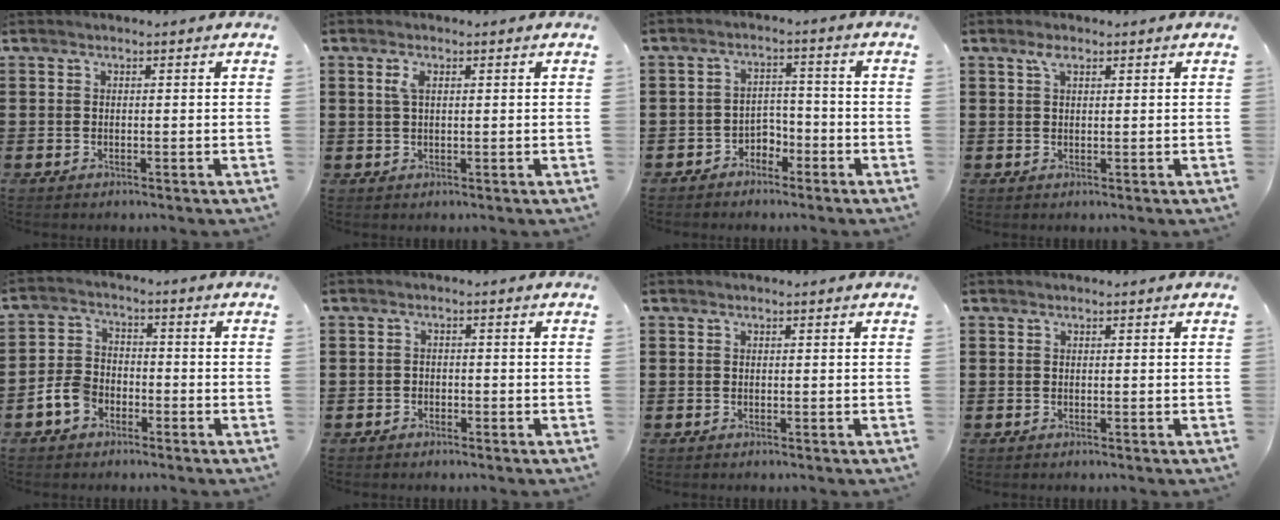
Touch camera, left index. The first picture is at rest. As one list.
[{"total": 2.0, "force": [0.7, 0.8, 1.8], "torque": [-0.039, 0.005, 0.010]}, {"total": 3.1, "force": [-2.6, 1.7, 0.4], "torque": [-0.017, 0.007, -0.057]}, {"total": 2.1, "force": [1.2, 0.9, 1.5], "torque": [-0.034, 0.005, 0.020]}, {"total": 4.8, "force": [-2.8, 3.2, 2.2], "torque": [-0.062, 0.007, -0.058]}, {"total": 1.2, "force": [-1.1, 0.6, -0.2], "torque": [-0.003, 0.004, -0.025]}, {"total": 0.0}, {"total": 0.0}]